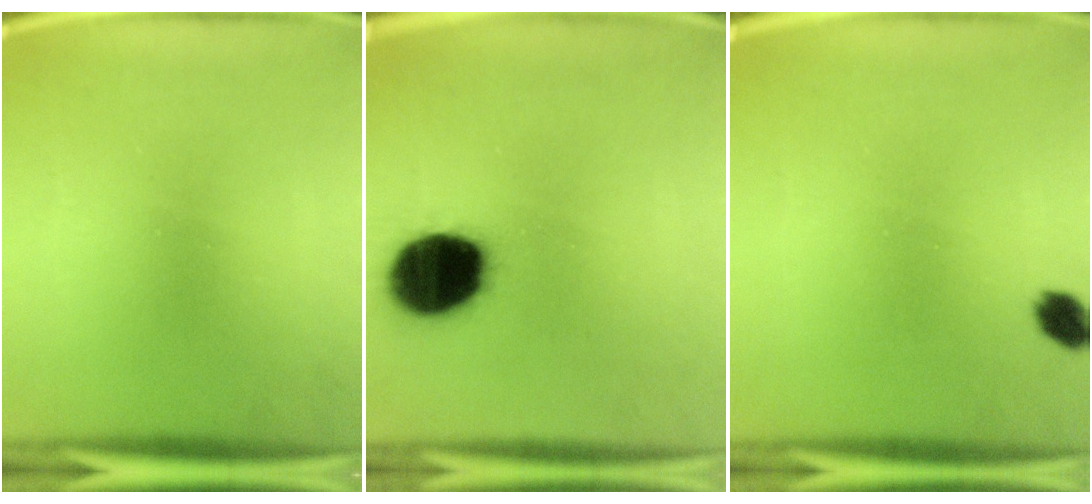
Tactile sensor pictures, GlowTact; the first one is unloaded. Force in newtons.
{"total": 19.2}
{"total": 2.9}